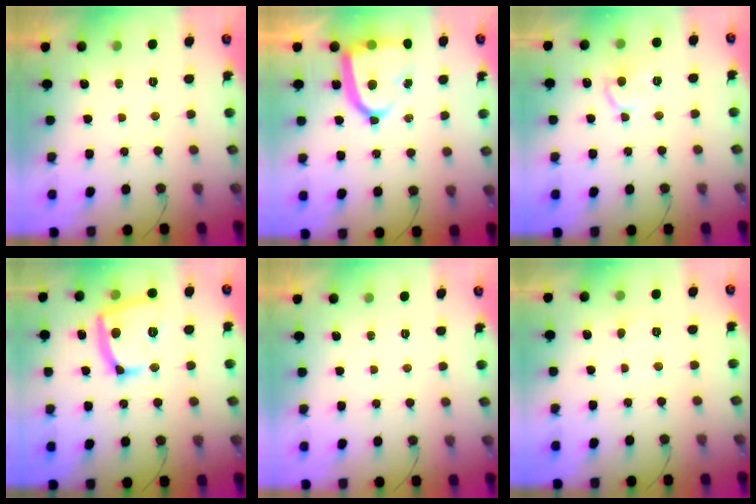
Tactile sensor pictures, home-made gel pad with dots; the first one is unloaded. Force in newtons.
{"total": 16.0, "press": 15.9, "slide": 1.3}
{"total": 9.7, "press": 9.7, "slide": 1.0}
{"total": 14.9, "press": 14.8, "slide": 1.5}
{"total": 0.0}
{"total": 1.9, "press": 1.9, "slide": 0.2}